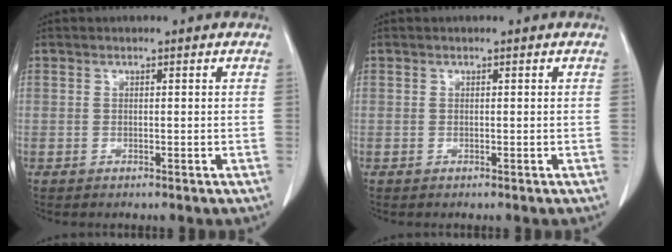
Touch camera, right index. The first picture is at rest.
{"total": 0.0}